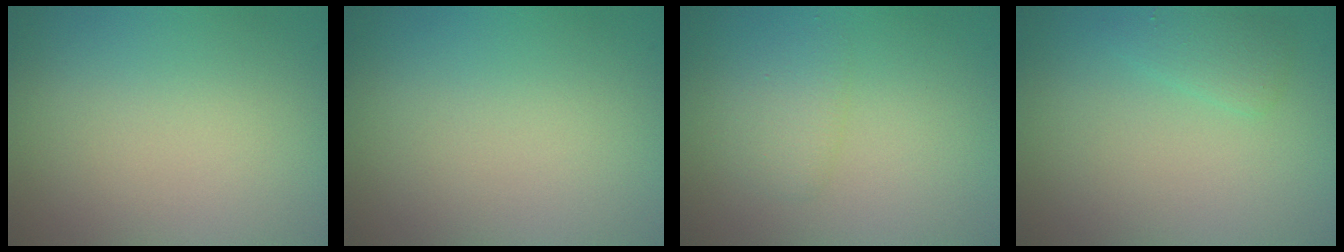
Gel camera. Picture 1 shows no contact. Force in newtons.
{"total": 0.0}
{"total": 1.6, "press": 1.6, "slide": 0.1}
{"total": 1.4, "press": 1.4, "slide": 0.1}